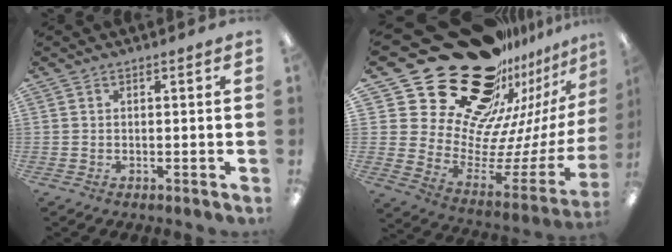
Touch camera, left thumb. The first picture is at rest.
{"total": 33.8, "force": [22.0, 18.3, 18.0], "torque": [-0.262, -0.208, 0.449]}